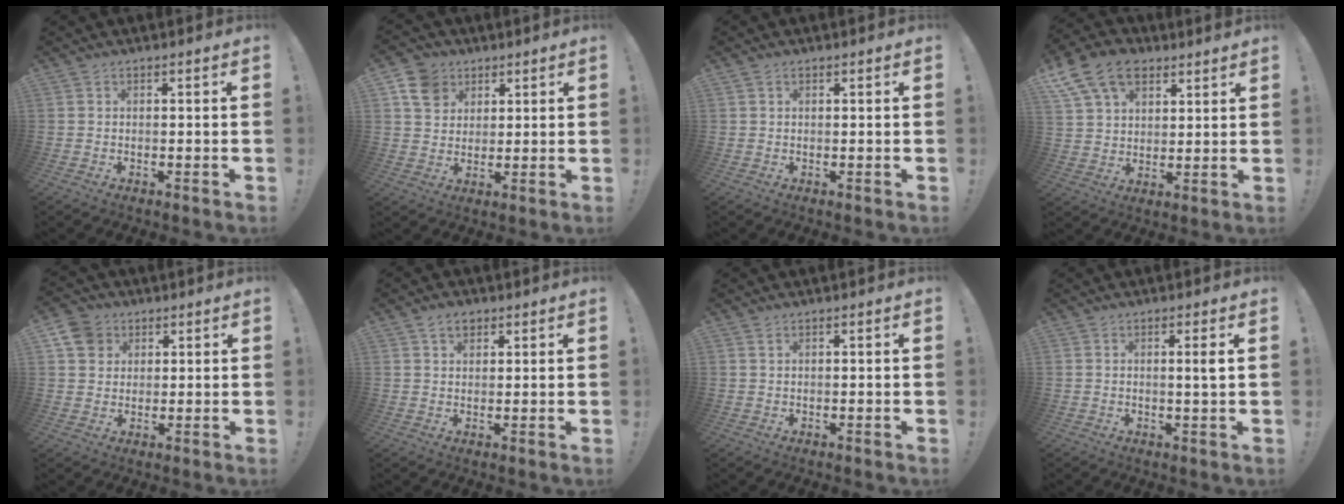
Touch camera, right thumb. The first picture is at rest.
{"total": 9.5, "force": [4.7, 7.5, 3.2], "torque": [-0.048, -0.020, 0.096]}
{"total": 0.8, "force": [0.4, 0.7, 0.2], "torque": [-0.002, 0.003, 0.008]}
{"total": 14.0, "force": [8.2, 9.2, 6.7], "torque": [-0.118, -0.035, 0.160]}
{"total": 7.6, "force": [3.5, 6.4, 2.1], "torque": [-0.029, -0.015, 0.072]}
{"total": 3.8, "force": [2.4, 2.6, 1.5], "torque": [-0.020, -0.005, 0.042]}
{"total": 1.0, "force": [0.6, 0.3, 0.7], "torque": [-0.014, 0.001, 0.012]}
{"total": 2.9, "force": [0.7, -0.5, 2.8], "torque": [-0.046, -0.005, 0.006]}